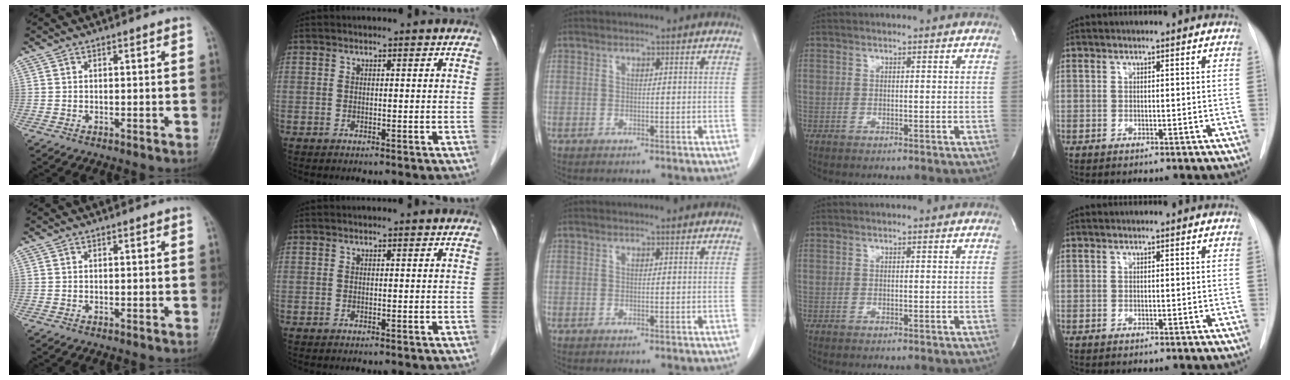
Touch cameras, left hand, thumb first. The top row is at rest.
{}